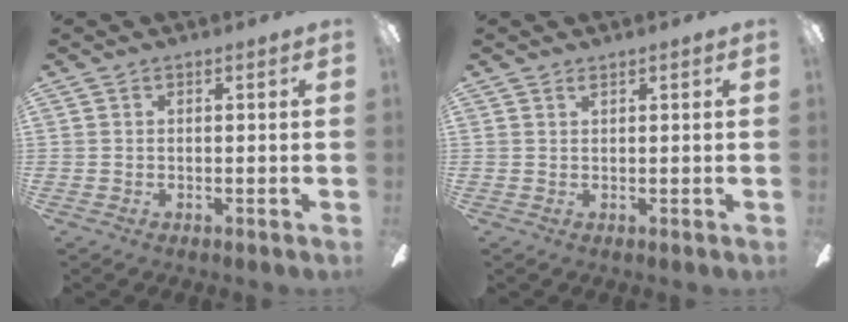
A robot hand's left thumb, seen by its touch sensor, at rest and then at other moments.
{"total": 0.7, "force": [0.7, 0.1, 0.3], "torque": [-0.007, 0.002, 0.012]}